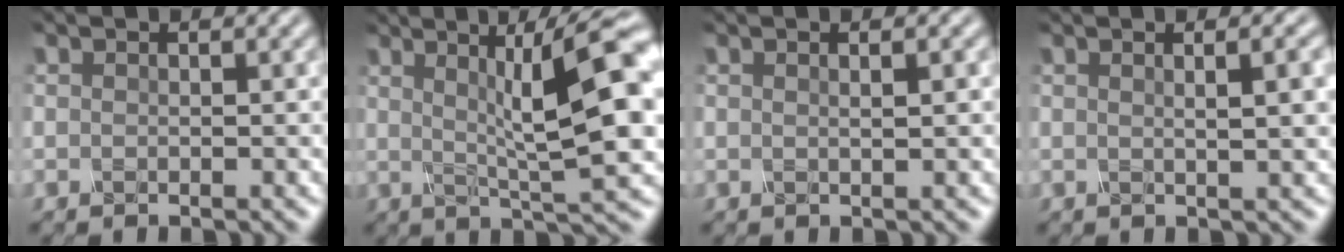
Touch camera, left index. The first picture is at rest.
{"total": 11.7, "force": [1.9, 2.3, 11.3], "torque": [-0.150, 0.016, 0.027]}
{"total": 2.2, "force": [0.6, 0.8, 1.9], "torque": [-0.011, 0.003, -0.011]}
{"total": 5.6, "force": [1.5, 2.2, 5.0], "torque": [-0.036, 0.028, -0.007]}